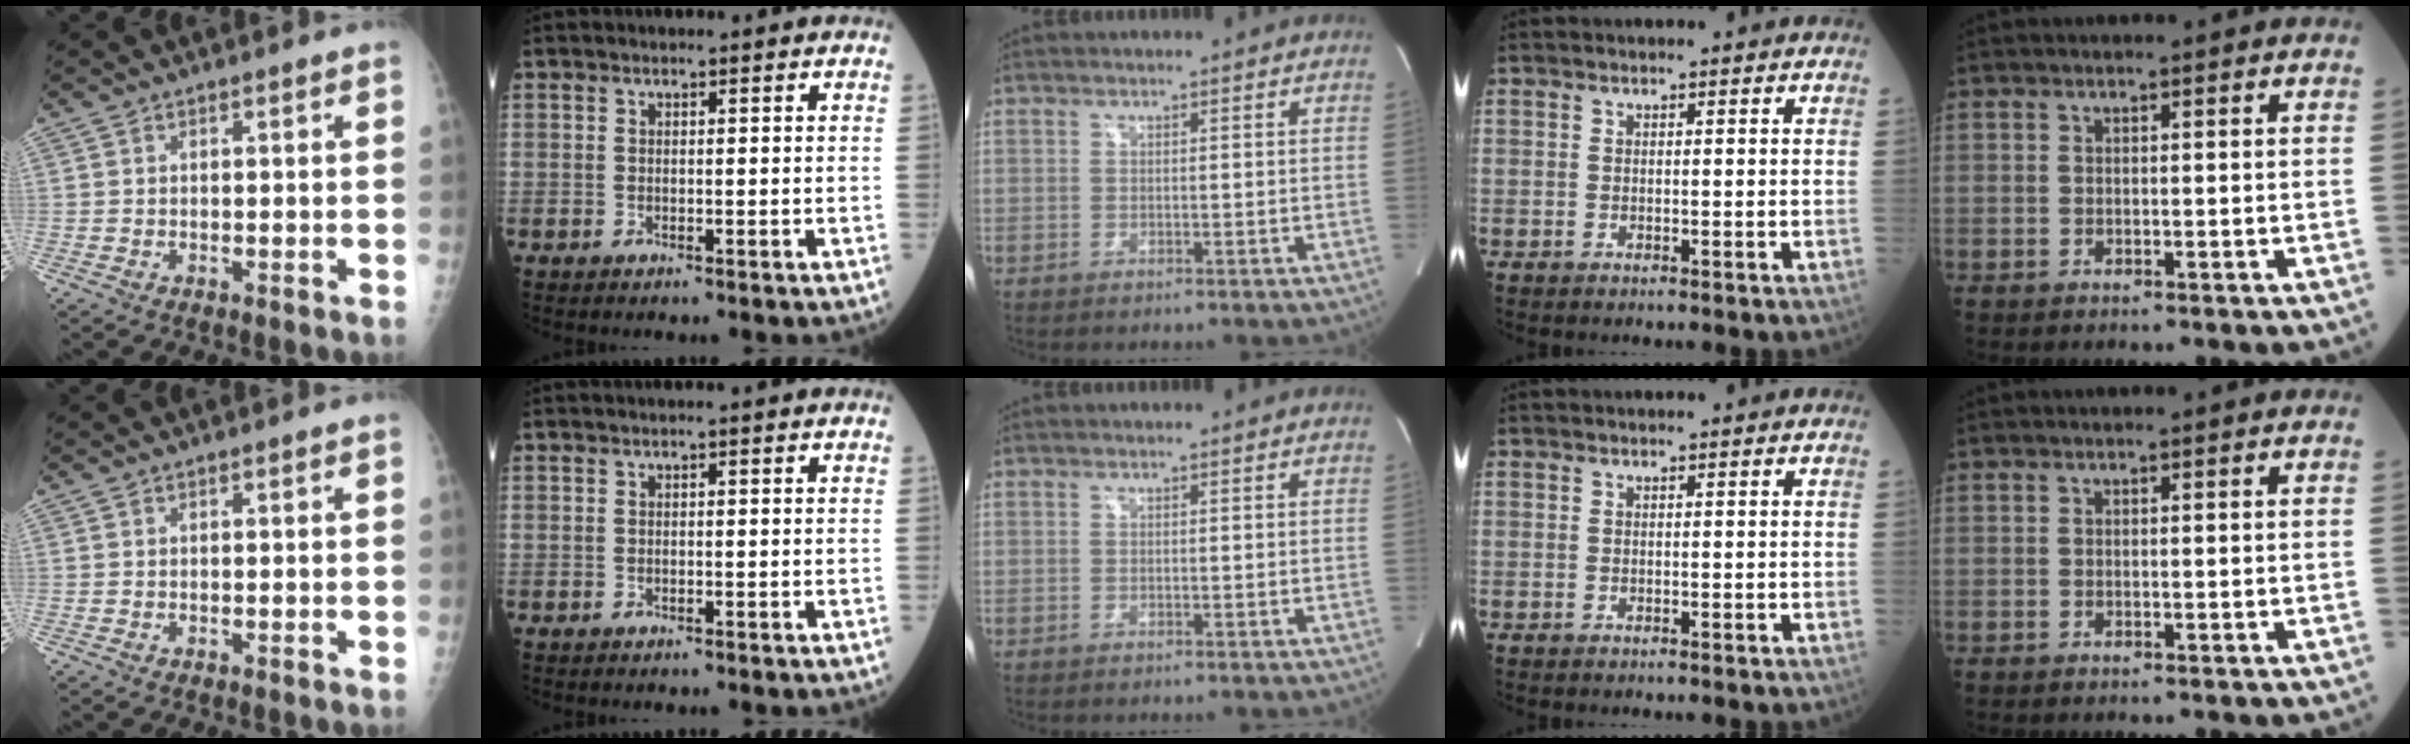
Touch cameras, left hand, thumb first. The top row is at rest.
{}